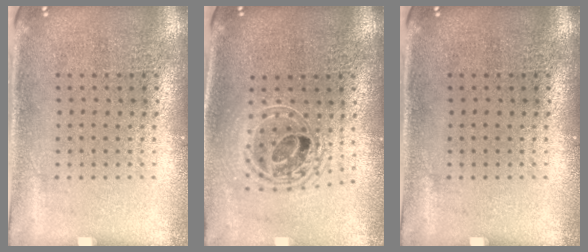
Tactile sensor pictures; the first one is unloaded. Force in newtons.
{"total": 1.7, "press": 1.4, "slide": 0.9}
{"total": 0.0}